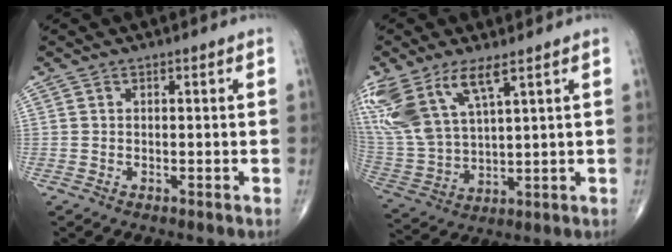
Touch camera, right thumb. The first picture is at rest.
{"total": 15.4, "force": [8.4, 6.0, 11.4], "torque": [-0.259, -0.026, 0.182]}